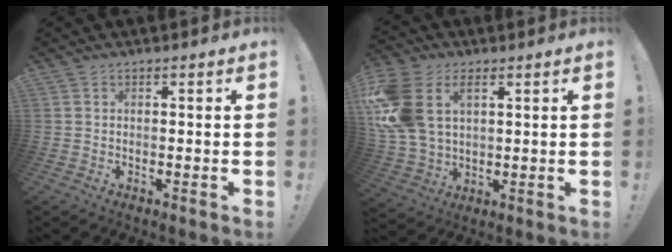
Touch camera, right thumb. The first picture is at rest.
{"total": 15.8, "force": [5.4, 10.6, 10.4], "torque": [-0.223, -0.017, 0.103]}